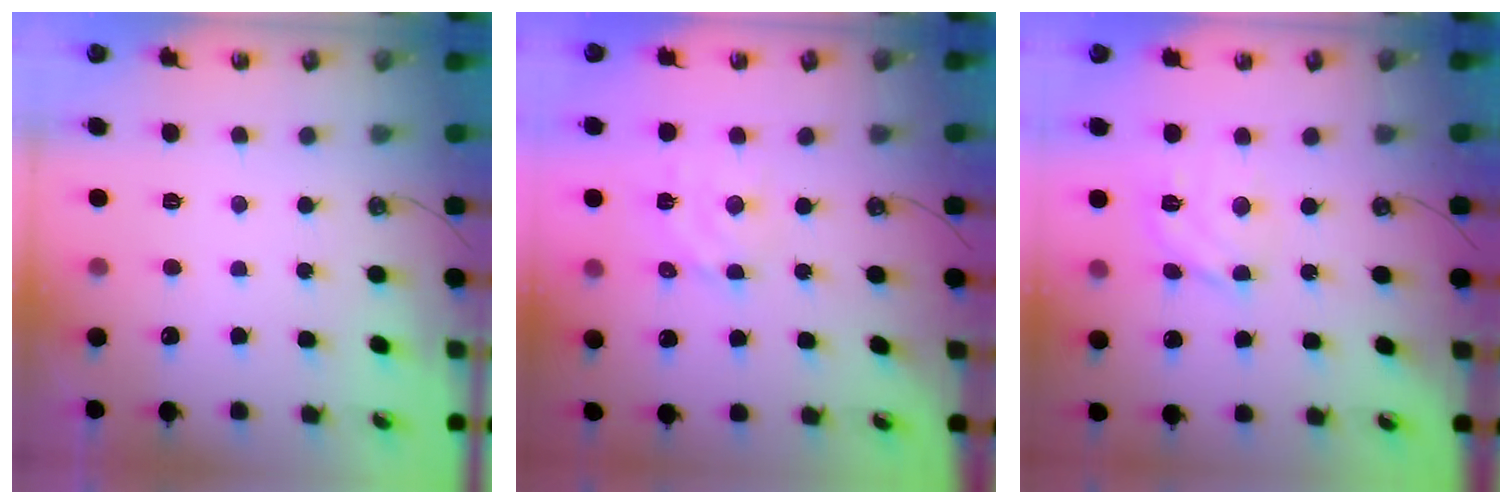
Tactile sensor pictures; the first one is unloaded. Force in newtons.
{"total": 6.1, "press": 6.0, "slide": 1.2}
{"total": 10.0, "press": 10.0, "slide": 1.1}